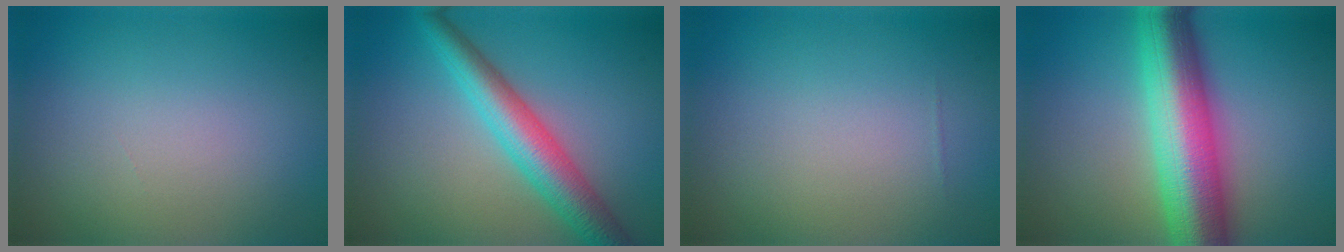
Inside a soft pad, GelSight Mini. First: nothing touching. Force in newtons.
{"total": 5.5, "press": 5.5, "slide": 0.1}
{"total": 0.0}
{"total": 11.0, "press": 11.0, "slide": 0.3}